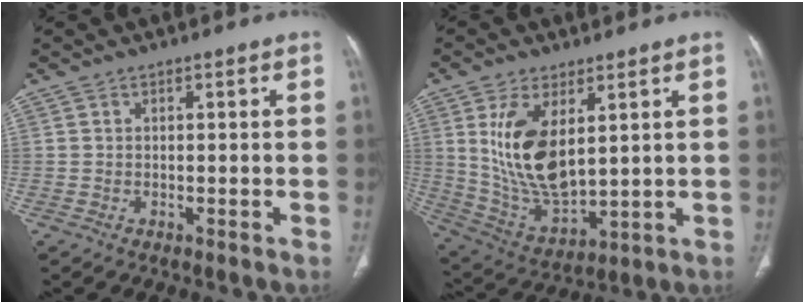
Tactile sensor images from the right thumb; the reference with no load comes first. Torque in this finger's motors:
{"motor_torque": [-1.41, 1.87, 1.45, 0.38, 0.20]}